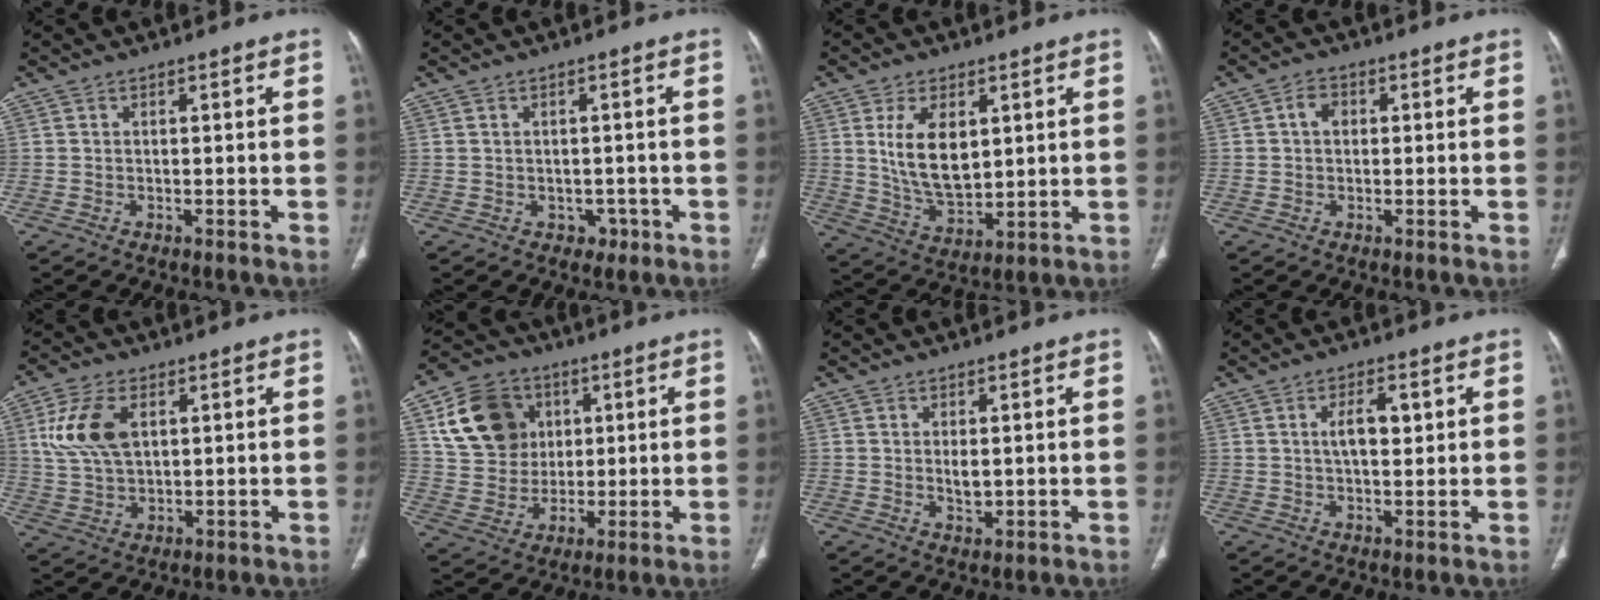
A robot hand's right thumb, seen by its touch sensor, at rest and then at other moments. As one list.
[{"total": 2.7, "force": [-0.7, 2.4, 1.1], "torque": [-0.002, 0.005, -0.002]}, {"total": 11.6, "force": [3.0, 6.5, 9.1], "torque": [-0.148, -0.022, 0.069]}, {"total": 3.0, "force": [0.5, 2.3, 1.9], "torque": [-0.025, 0.012, 0.006]}, {"total": 10.3, "force": [3.2, 6.0, 7.8], "torque": [-0.158, -0.006, 0.065]}, {"total": 16.1, "force": [4.8, 13.3, 7.5], "torque": [-0.110, 0.002, 0.093]}, {"total": 2.5, "force": [0.4, 1.3, 2.1], "torque": [-0.033, -0.009, 0.011]}, {"total": 5.2, "force": [1.4, 2.2, 4.4], "torque": [-0.070, -0.003, 0.023]}]